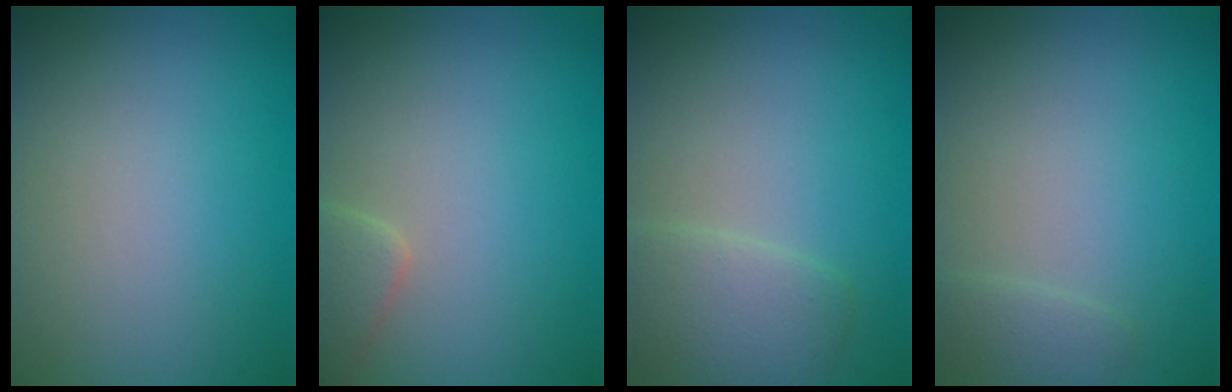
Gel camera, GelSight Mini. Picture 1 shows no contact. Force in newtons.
{"total": 1.8, "press": 1.8, "slide": 0.1}
{"total": 2.9, "press": 2.9, "slide": 0.1}
{"total": 1.0, "press": 1.0, "slide": 0.2}